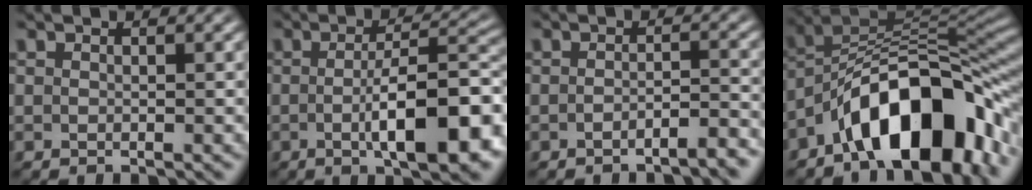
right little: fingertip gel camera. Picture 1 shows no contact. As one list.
[{"total": 8.6, "force": [-2.6, 2.3, 7.9], "torque": [-0.095, -0.005, -0.034]}, {"total": 2.5, "force": [-2.2, 0.1, 1.2], "torque": [-0.008, 0.002, -0.039]}, {"total": 15.4, "force": [-4.6, 9.2, 11.4], "torque": [-0.187, -0.033, -0.056]}]